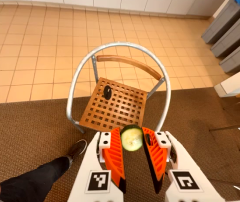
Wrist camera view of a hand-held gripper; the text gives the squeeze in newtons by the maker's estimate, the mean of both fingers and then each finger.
{"total": 5.6, "left": 5.3, "right": 6.0}